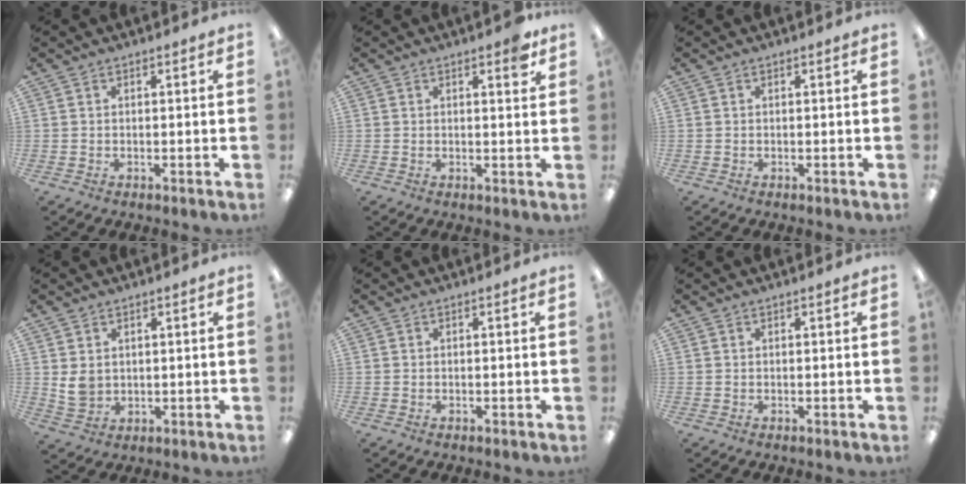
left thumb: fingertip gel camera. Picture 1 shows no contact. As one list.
[{"total": 2.9, "force": [2.0, 0.9, 1.9], "torque": [-0.017, -0.007, 0.029]}, {"total": 0.0}, {"total": 4.9, "force": [1.9, 3.9, 2.4], "torque": [-0.048, -0.002, 0.035]}, {"total": 0.0}, {"total": 0.0}]